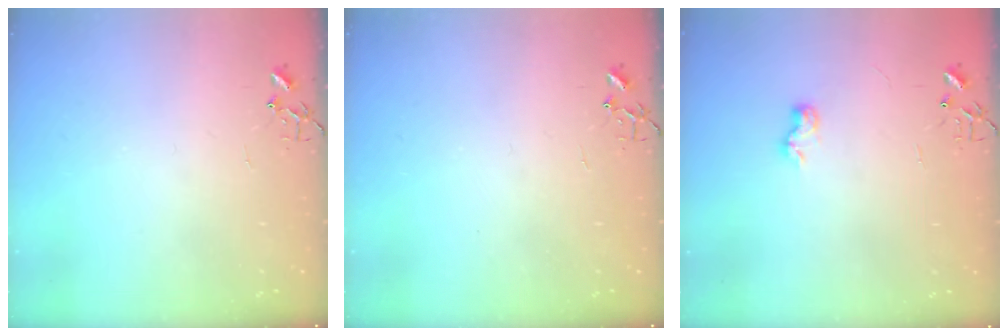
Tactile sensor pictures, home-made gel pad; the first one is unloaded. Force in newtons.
{"total": 0.0}
{"total": 6.4, "press": 6.4, "slide": 0.3}